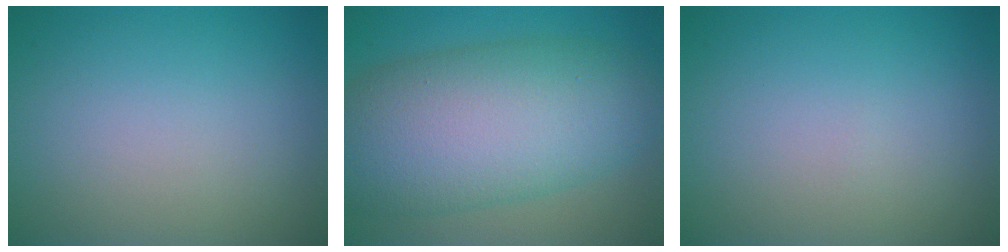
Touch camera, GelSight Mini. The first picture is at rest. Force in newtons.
{"total": 12.0, "press": 12.0, "slide": 0.4}
{"total": 0.0}